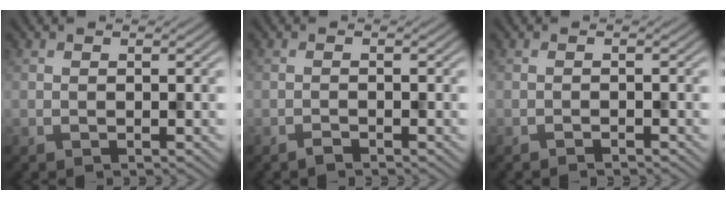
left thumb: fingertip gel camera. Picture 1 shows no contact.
{"total": 0.8, "force": [-0.7, 0.1, 0.2], "torque": [-0.004, 0.003, -0.016]}
{"total": 0.7, "force": [-0.6, 0.0, 0.2], "torque": [-0.002, 0.002, -0.014]}